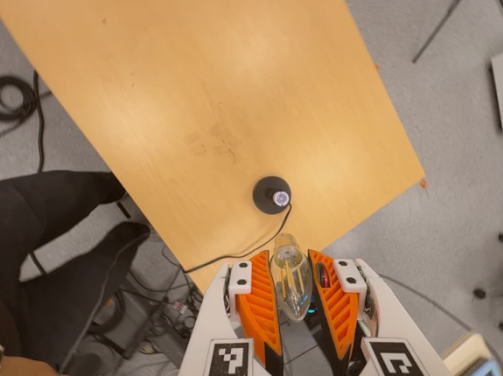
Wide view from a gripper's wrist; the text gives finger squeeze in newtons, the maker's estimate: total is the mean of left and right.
{"total": 12.8, "left": 14.4, "right": 11.3}